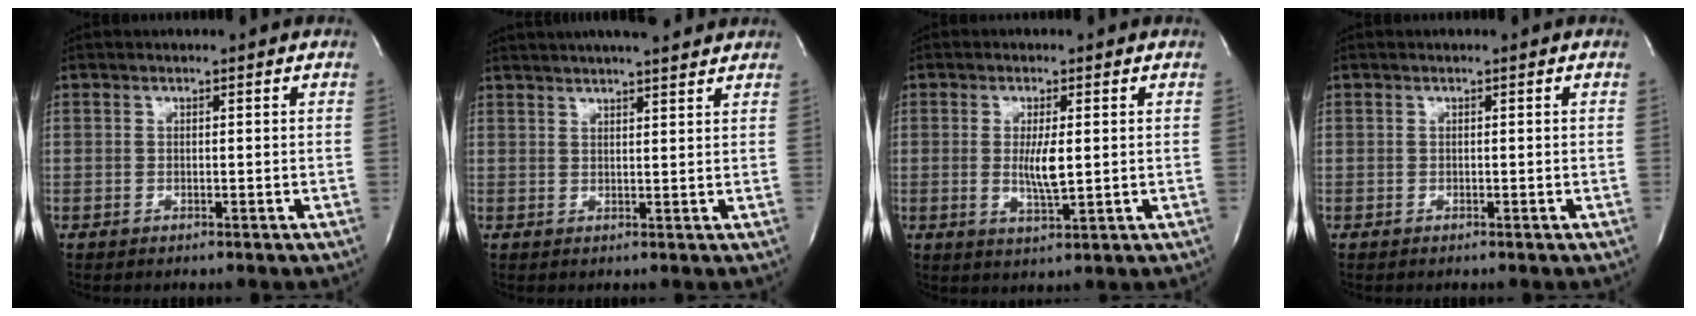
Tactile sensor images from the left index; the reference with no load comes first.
{"total": 12.4, "force": [10.9, 1.6, 5.7], "torque": [-0.091, 0.033, 0.150]}
{"total": 4.5, "force": [0.2, 0.8, 4.4], "torque": [-0.084, -0.007, 0.006]}
{"total": 0.0}